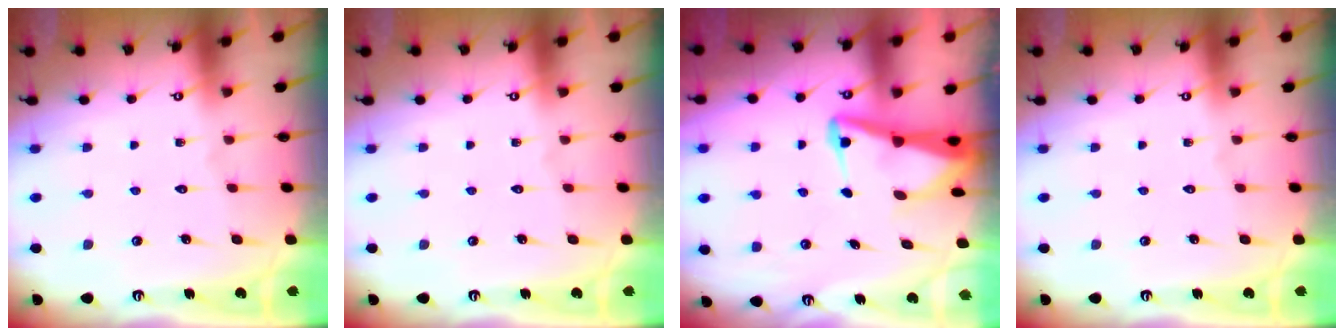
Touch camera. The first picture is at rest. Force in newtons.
{"total": 0.0}
{"total": 5.1, "press": 5.0, "slide": 0.5}
{"total": 0.0}